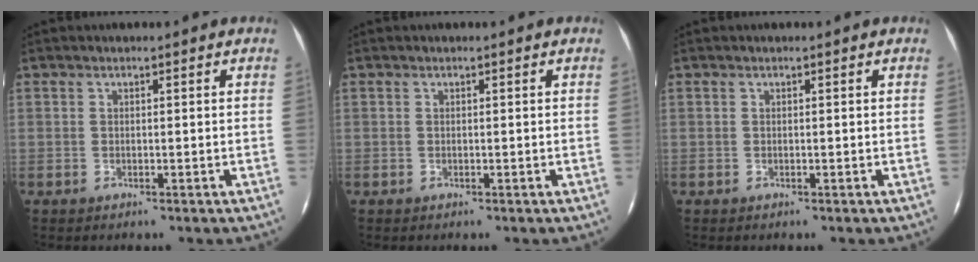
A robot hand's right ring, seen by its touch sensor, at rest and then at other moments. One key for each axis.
{"total": 0.0}
{"total": 0.0}